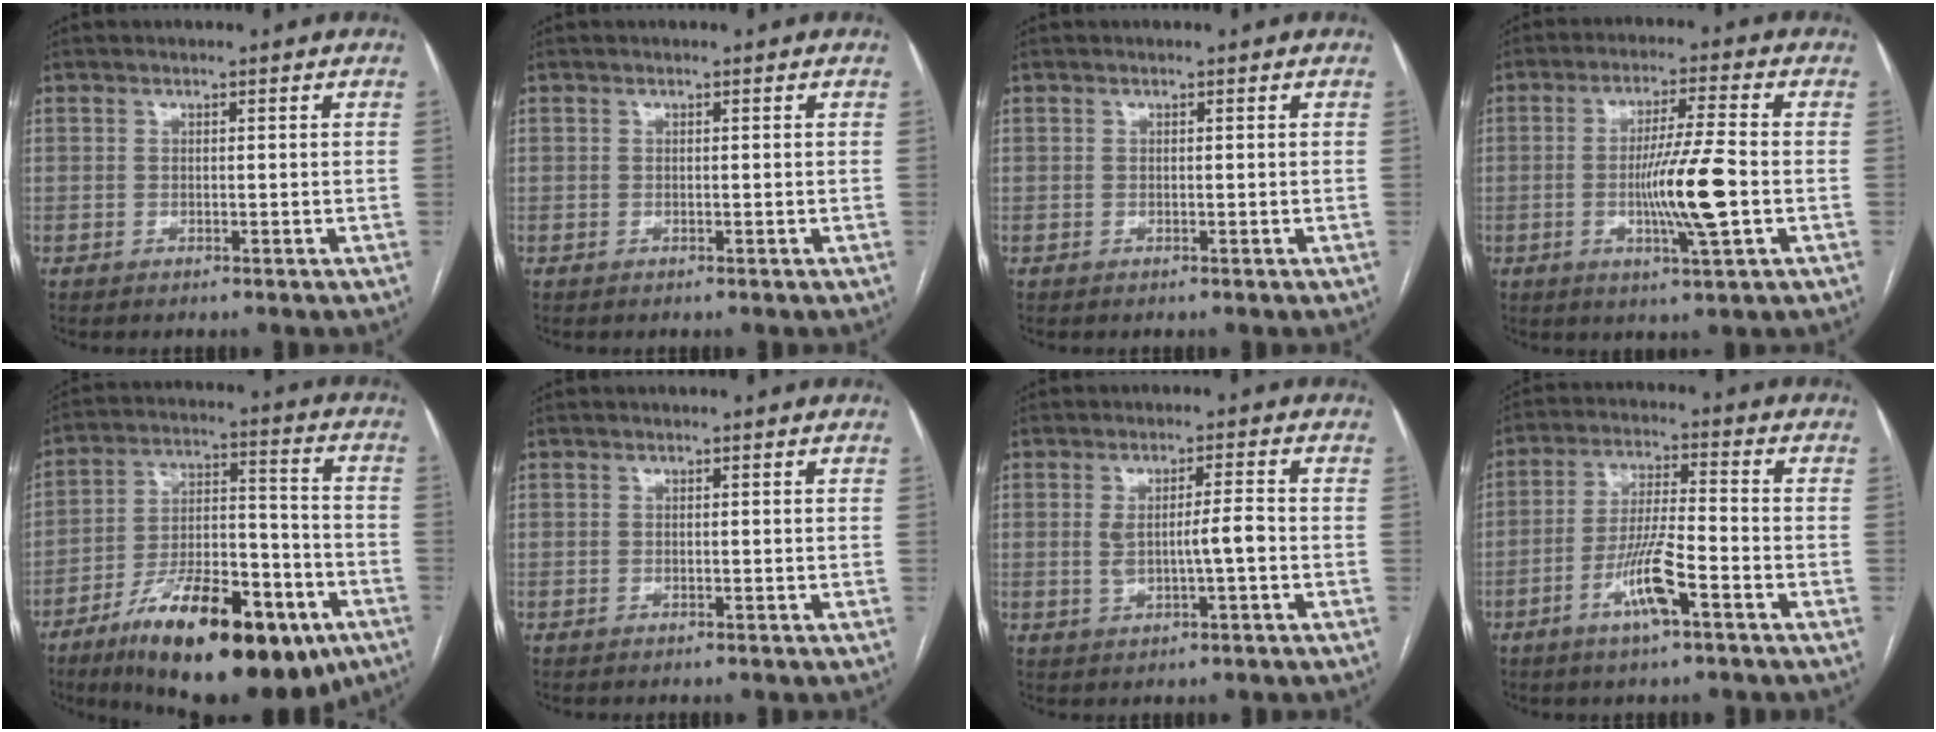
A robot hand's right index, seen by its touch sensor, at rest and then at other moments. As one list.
[{"total": 0.0}, {"total": 0.0}, {"total": 9.8, "force": [-1.8, -0.3, 9.6], "torque": [-0.175, -0.009, -0.034]}, {"total": 23.4, "force": [-13.6, 8.5, 17.0], "torque": [-0.244, 0.024, -0.211]}, {"total": 0.0}, {"total": 5.0, "force": [-0.5, 0.8, 4.9], "torque": [-0.087, 0.007, 0.000]}, {"total": 8.8, "force": [-4.2, 1.0, 7.7], "torque": [-0.150, -0.002, -0.076]}]